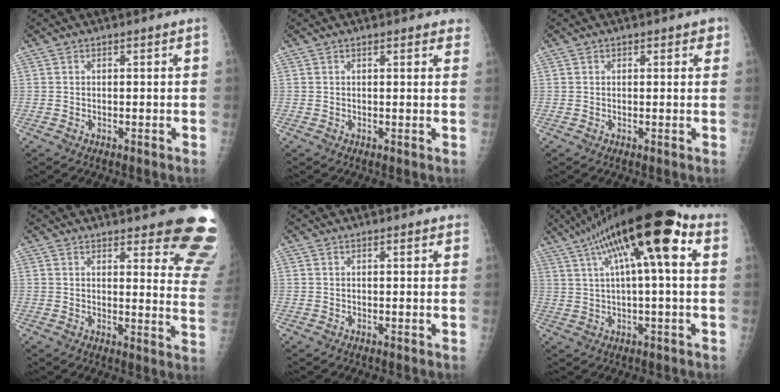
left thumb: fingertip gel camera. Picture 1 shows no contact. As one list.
[{"total": 2.3, "force": [1.7, 1.0, 1.3], "torque": [0.007, -0.001, 0.014]}, {"total": 1.9, "force": [1.0, 1.4, 1.0], "torque": [0.011, -0.001, 0.007]}, {"total": 14.5, "force": [11.8, 3.8, 7.6], "torque": [-0.042, -0.089, 0.114]}, {"total": 1.1, "force": [0.8, 0.5, 0.7], "torque": [-0.006, -0.002, 0.006]}, {"total": 18.8, "force": [6.6, 4.7, 17.0], "torque": [-0.295, 0.036, 0.100]}]